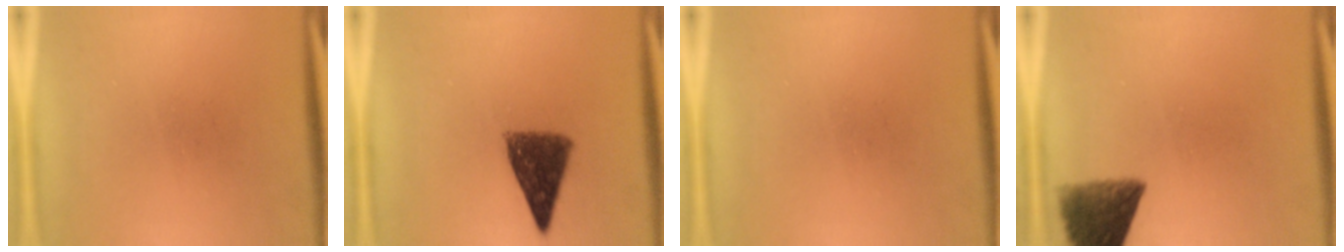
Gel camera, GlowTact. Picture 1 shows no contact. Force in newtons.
{"total": 8.7}
{"total": 0.0}
{"total": 8.8}